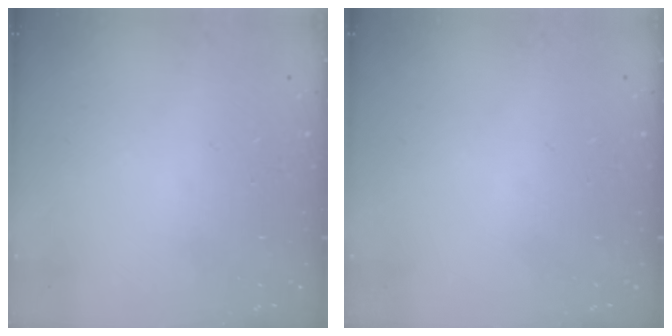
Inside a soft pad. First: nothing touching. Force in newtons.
{"total": 0.0}